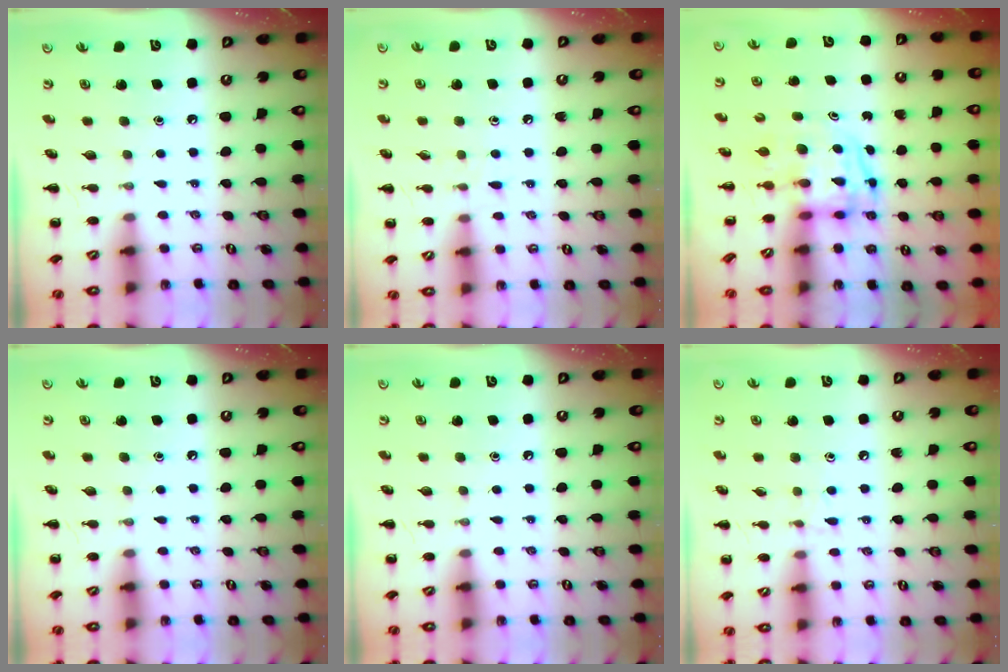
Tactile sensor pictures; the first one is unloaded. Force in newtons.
{"total": 4.3, "press": 3.8, "slide": 2.0}
{"total": 3.7, "press": 3.7, "slide": 0.5}
{"total": 0.0}
{"total": 0.0}
{"total": 6.0, "press": 5.6, "slide": 2.1}